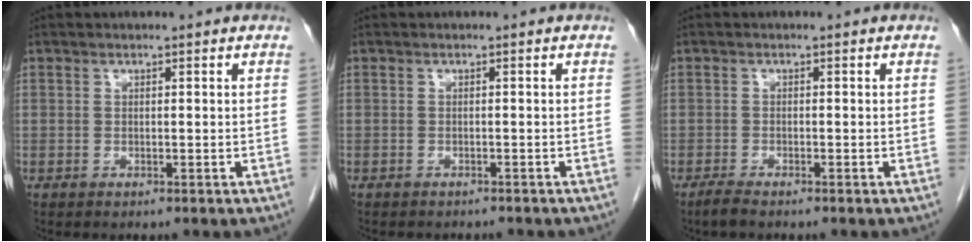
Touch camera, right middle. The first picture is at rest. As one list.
[{"total": 3.7, "force": [-3.3, 1.1, 1.0], "torque": [-0.016, -0.003, -0.038]}, {"total": 1.5, "force": [-1.3, 0.0, 0.9], "torque": [-0.031, -0.006, -0.026]}]